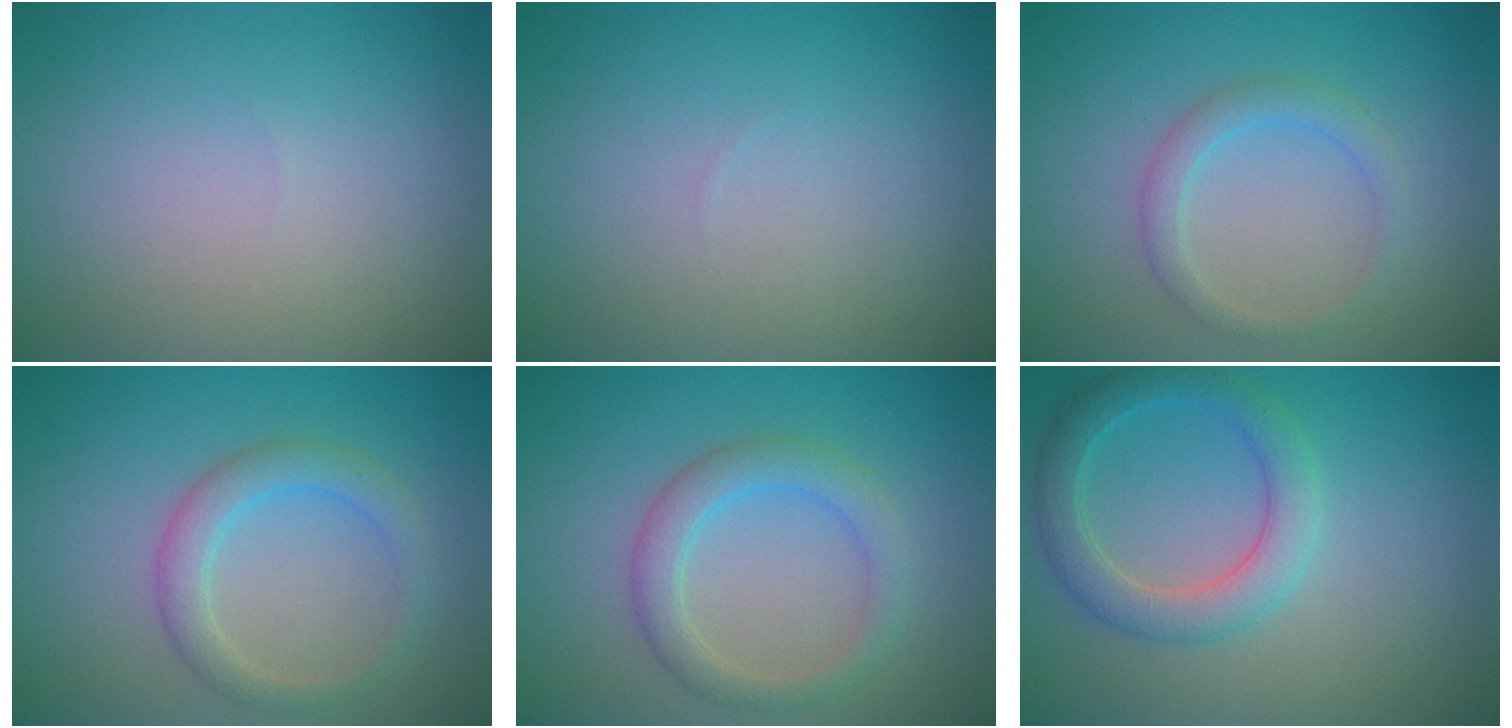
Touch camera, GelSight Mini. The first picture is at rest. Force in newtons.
{"total": 0.0}
{"total": 2.1, "press": 2.1, "slide": 0.1}
{"total": 3.0, "press": 3.0, "slide": 0.1}
{"total": 3.2, "press": 3.2, "slide": 0.1}
{"total": 3.9, "press": 3.9, "slide": 0.1}